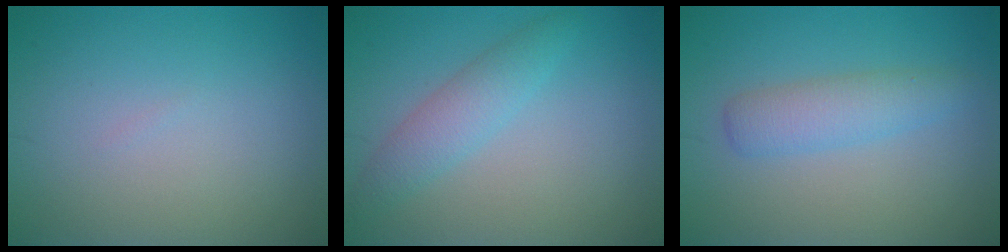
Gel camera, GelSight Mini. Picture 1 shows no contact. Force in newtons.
{"total": 2.8, "press": 2.8, "slide": 0.1}
{"total": 2.9, "press": 2.9, "slide": 0.1}